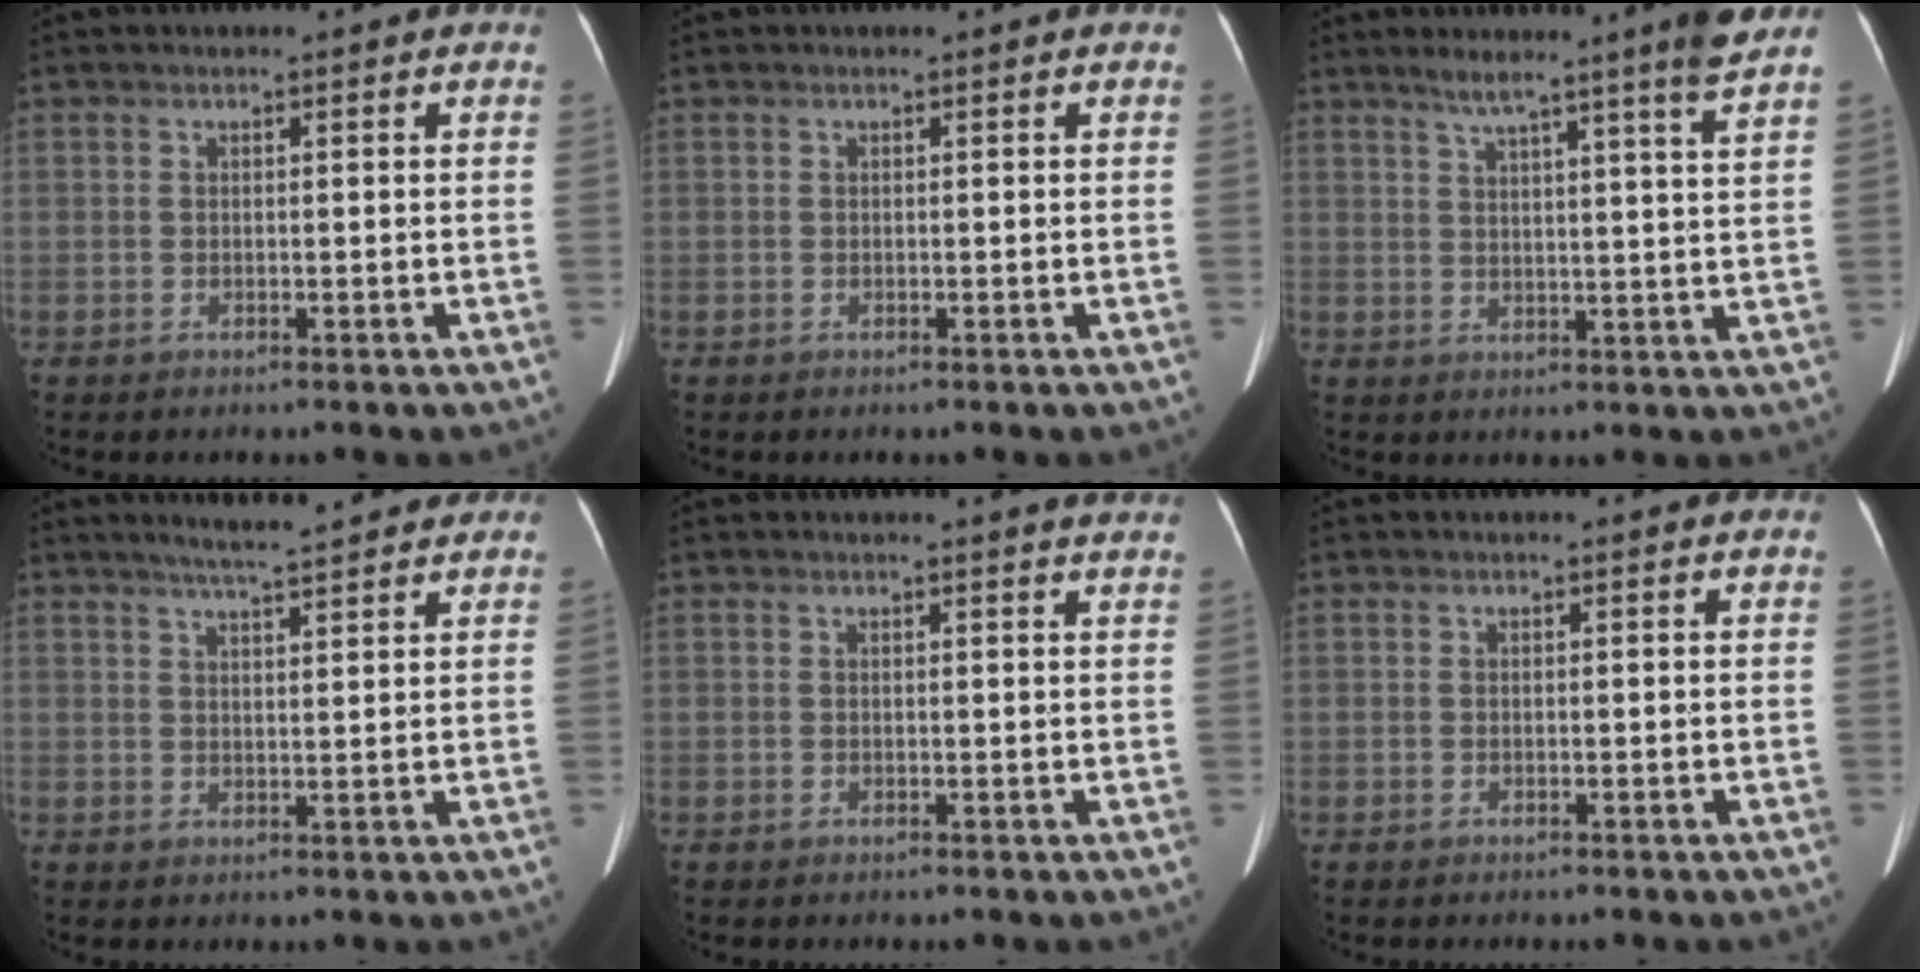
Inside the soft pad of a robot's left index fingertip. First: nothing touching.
{"total": 0.0}
{"total": 8.9, "force": [7.1, -1.7, 5.1], "torque": [-0.073, -0.005, 0.088]}
{"total": 8.1, "force": [7.1, 0.9, 3.8], "torque": [-0.057, 0.017, 0.097]}
{"total": 3.6, "force": [3.5, -0.3, 1.0], "torque": [-0.014, -0.009, 0.020]}
{"total": 0.0}